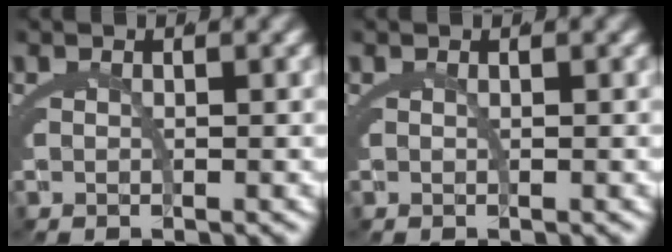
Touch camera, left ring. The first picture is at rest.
{"total": 0.0}